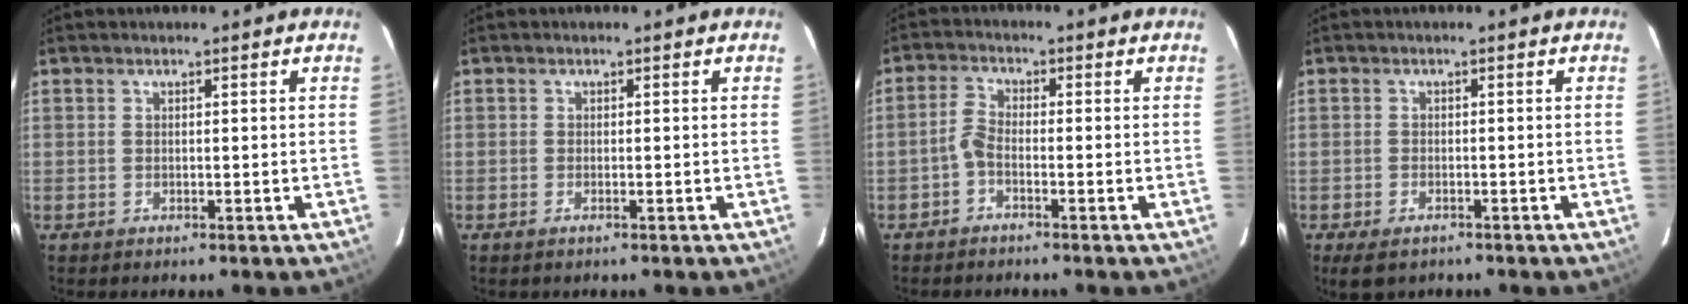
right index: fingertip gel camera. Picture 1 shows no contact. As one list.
[{"total": 1.0, "force": [-0.7, 0.0, 0.7], "torque": [-0.014, 0.001, -0.013]}, {"total": 2.4, "force": [-1.5, 0.8, 1.6], "torque": [-0.046, 0.009, -0.035]}, {"total": 4.4, "force": [-3.1, 2.2, 2.3], "torque": [-0.056, -0.013, -0.050]}]